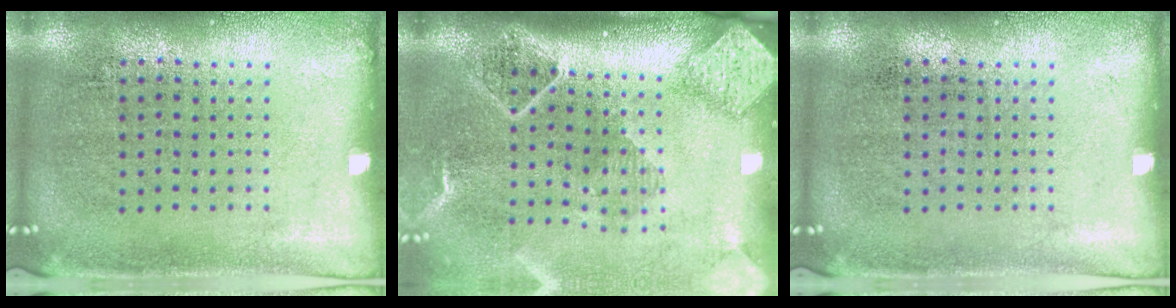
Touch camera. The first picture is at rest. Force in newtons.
{"total": 2.7, "press": 2.0, "slide": 1.8}
{"total": 0.0}